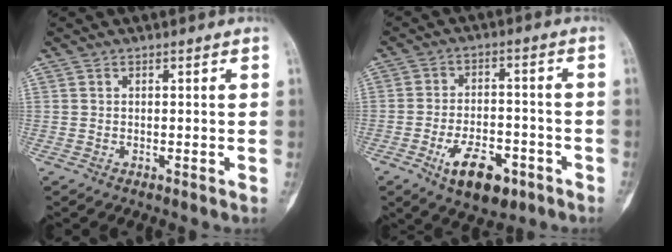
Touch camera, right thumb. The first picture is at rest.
{"total": 10.6, "force": [-5.3, 5.7, 7.3], "torque": [-0.101, 0.025, -0.080]}